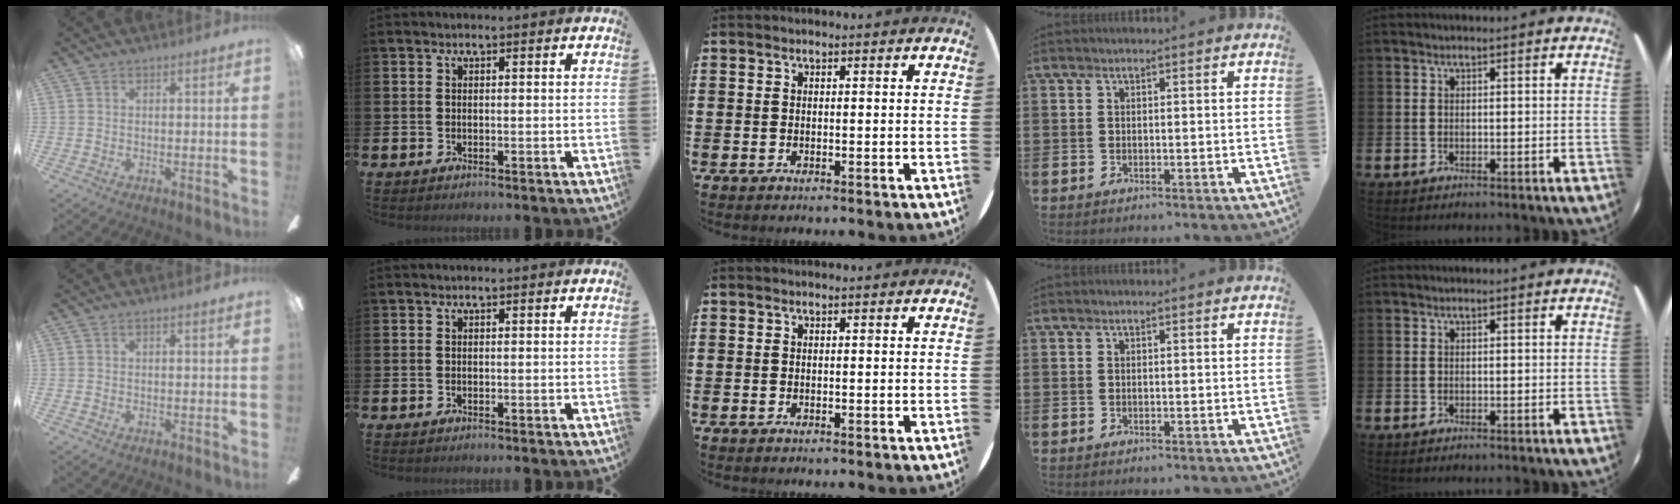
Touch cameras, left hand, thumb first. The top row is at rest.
{}